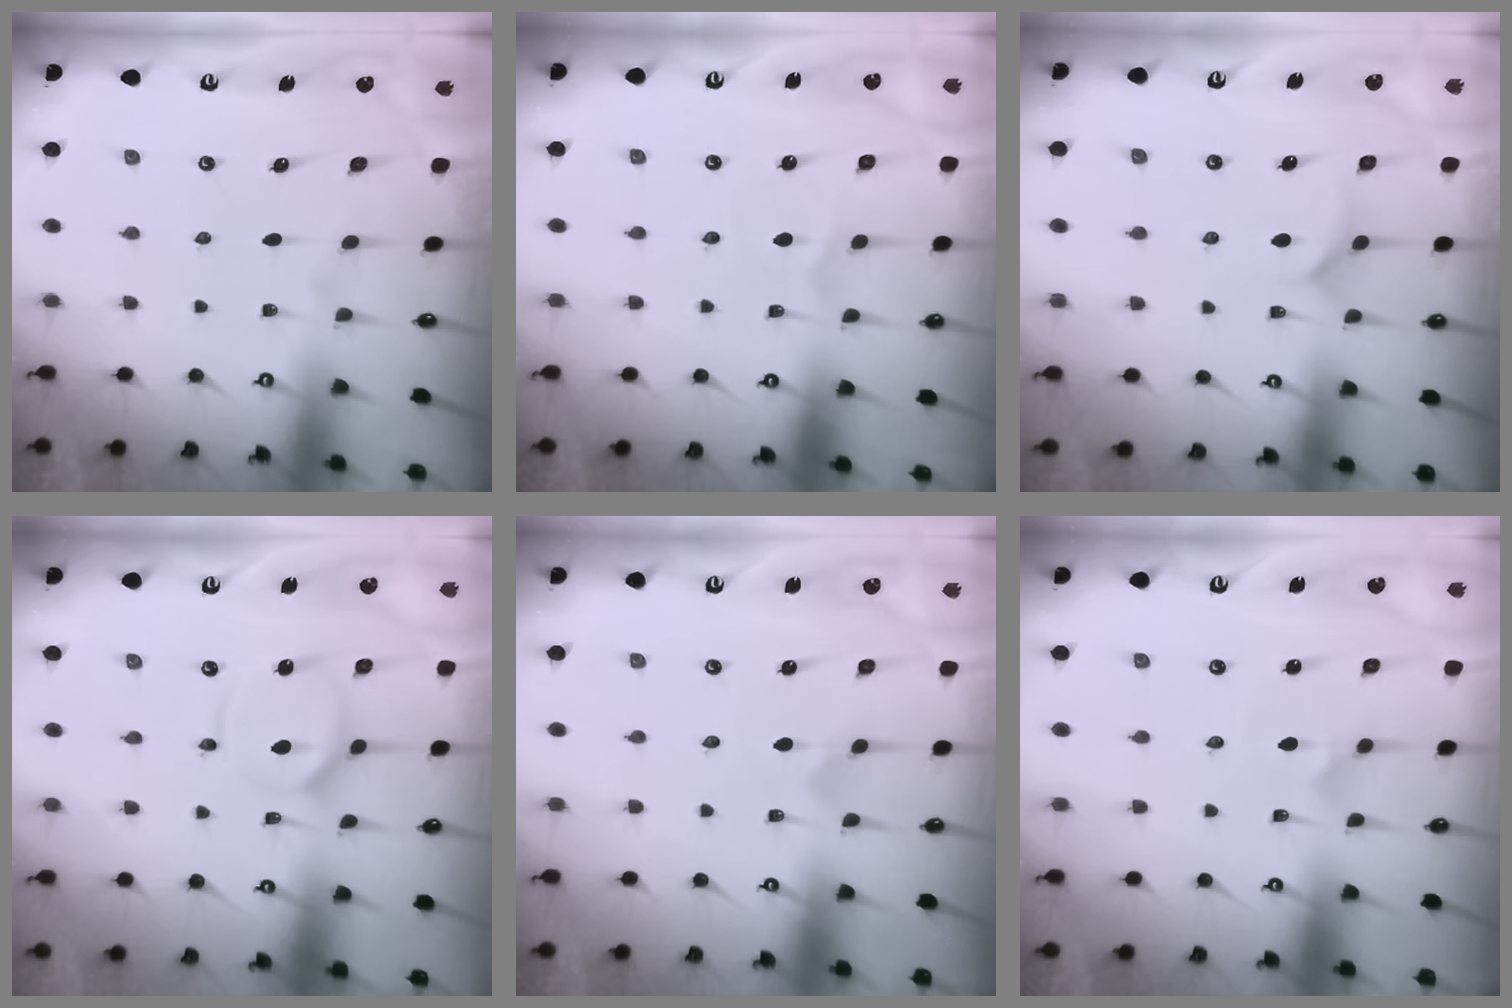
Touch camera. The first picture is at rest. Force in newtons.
{"total": 1.2, "press": 1.2, "slide": 0.0}
{"total": 5.9, "press": 5.8, "slide": 0.6}
{"total": 8.0, "press": 8.0, "slide": 0.7}
{"total": 0.0}
{"total": 2.5, "press": 2.5, "slide": 0.2}